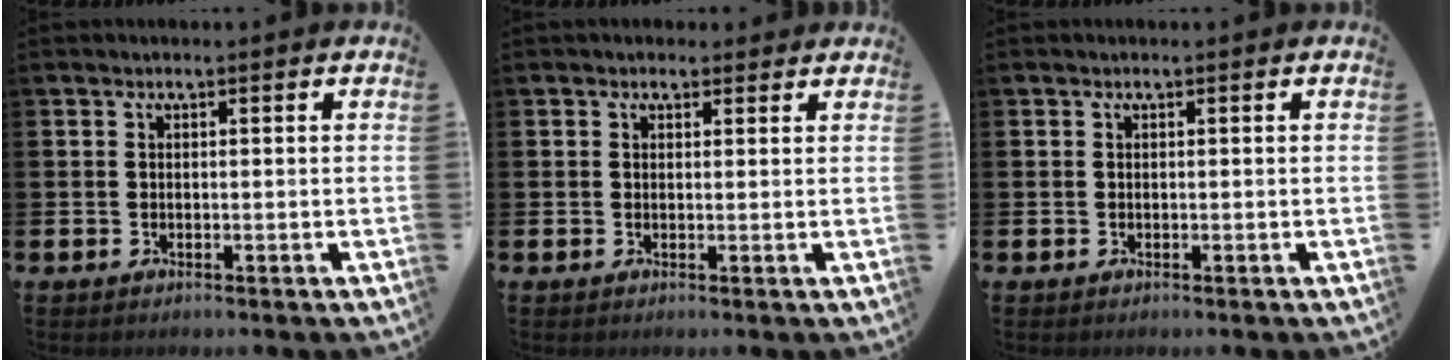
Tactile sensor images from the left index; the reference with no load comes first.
{"total": 1.3, "force": [1.0, 0.8, 0.1], "torque": [0.005, 0.007, 0.017]}
{"total": 0.0}